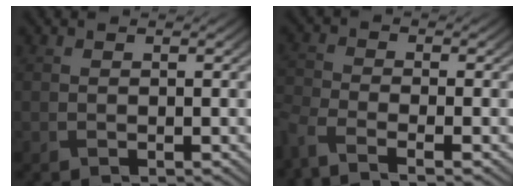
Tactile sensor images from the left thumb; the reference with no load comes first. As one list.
[{"total": 5.0, "force": [-3.9, 1.1, 2.9], "torque": [-0.065, -0.012, -0.086]}]